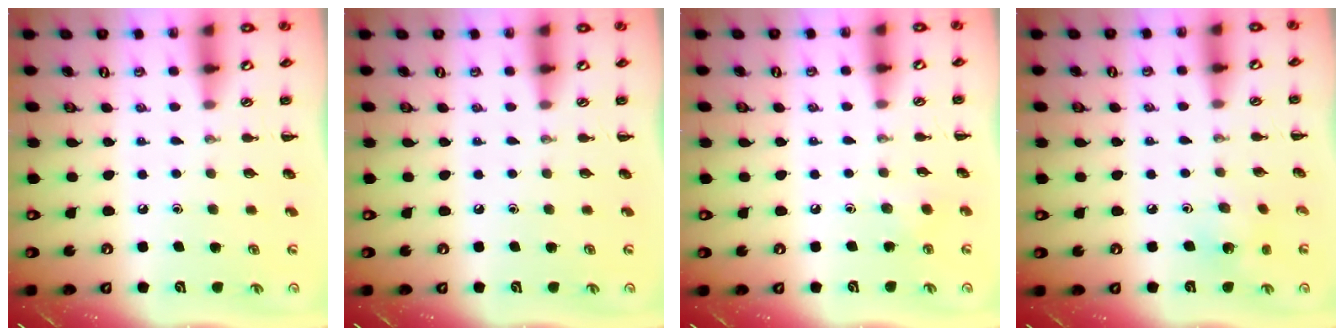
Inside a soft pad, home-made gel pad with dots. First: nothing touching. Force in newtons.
{"total": 0.0}
{"total": 3.0, "press": 2.9, "slide": 0.9}
{"total": 2.2, "press": 2.2, "slide": 0.4}